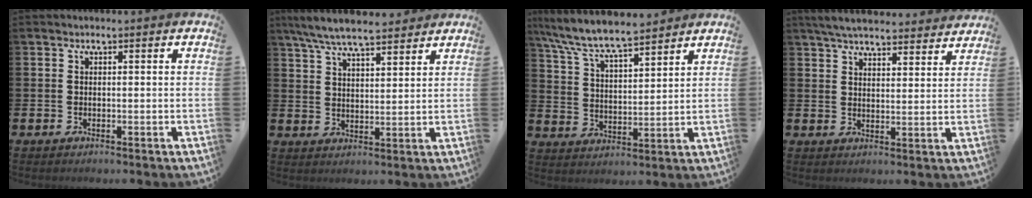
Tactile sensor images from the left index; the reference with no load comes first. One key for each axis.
{"total": 7.2, "fx": 6.7, "fy": 1.1, "fz": 2.4, "tx": -0.071, "ty": -0.022, "tz": 0.123}
{"total": 8.0, "fx": 7.5, "fy": 0.8, "fz": 2.5, "tx": -0.081, "ty": -0.042, "tz": 0.134}
{"total": 5.6, "fx": 5.4, "fy": 0.8, "fz": 1.3, "tx": -0.038, "ty": -0.028, "tz": 0.096}